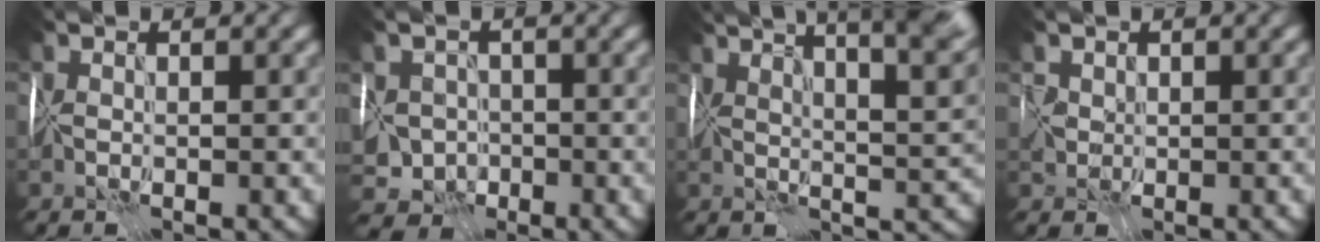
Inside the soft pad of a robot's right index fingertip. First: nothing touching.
{"total": 6.1, "force": [-2.0, 5.3, 2.3], "torque": [-0.020, -0.009, -0.039]}
{"total": 13.0, "force": [7.7, 4.4, 9.5], "torque": [-0.111, 0.051, 0.087]}
{"total": 2.0, "force": [0.6, 1.7, 0.9], "torque": [-0.020, 0.002, 0.010]}